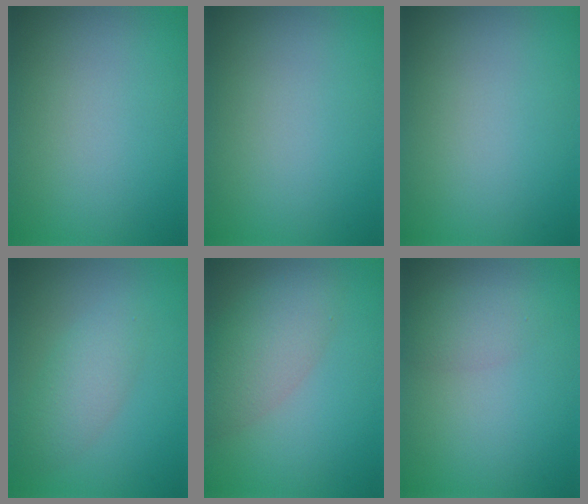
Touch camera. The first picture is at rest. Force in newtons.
{"total": 0.0}
{"total": 0.0}
{"total": 2.9, "press": 2.9, "slide": 0.1}
{"total": 4.5, "press": 4.5, "slide": 0.3}
{"total": 1.8, "press": 1.8, "slide": 0.1}